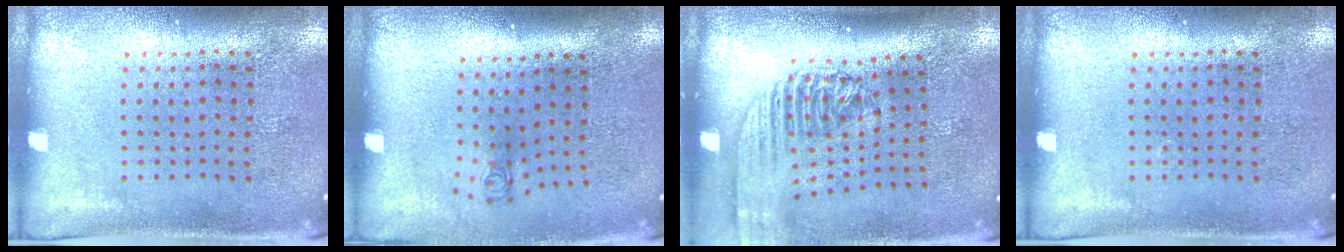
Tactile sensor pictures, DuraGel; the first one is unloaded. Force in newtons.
{"total": 0.8, "press": 0.4, "slide": 0.7}
{"total": 2.3, "press": 1.7, "slide": 1.5}
{"total": 0.0}